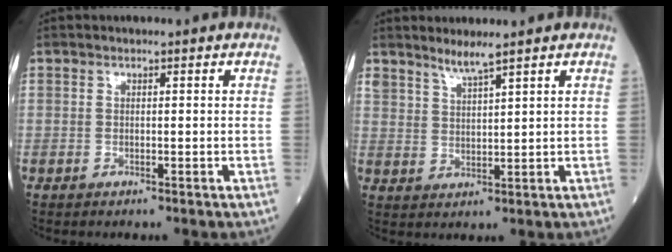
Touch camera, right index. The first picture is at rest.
{"total": 3.5, "force": [3.1, -0.2, 1.6], "torque": [-0.037, -0.004, 0.065]}